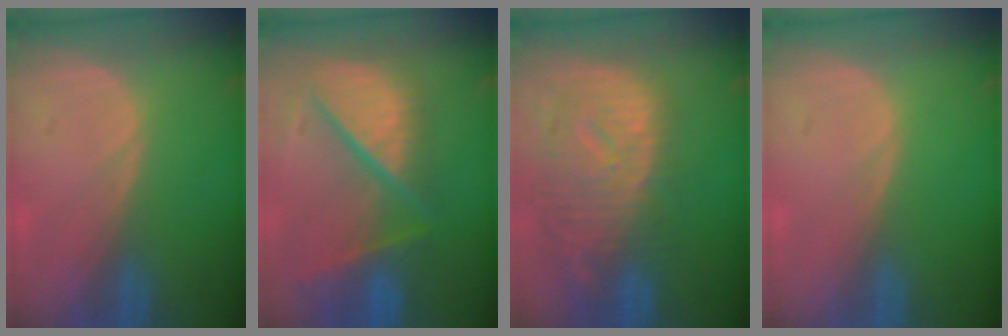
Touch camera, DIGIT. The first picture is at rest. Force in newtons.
{"total": 11.7, "press": 10.0, "slide": 6.1}
{"total": 12.3, "press": 10.6, "slide": 6.1}
{"total": 0.0}